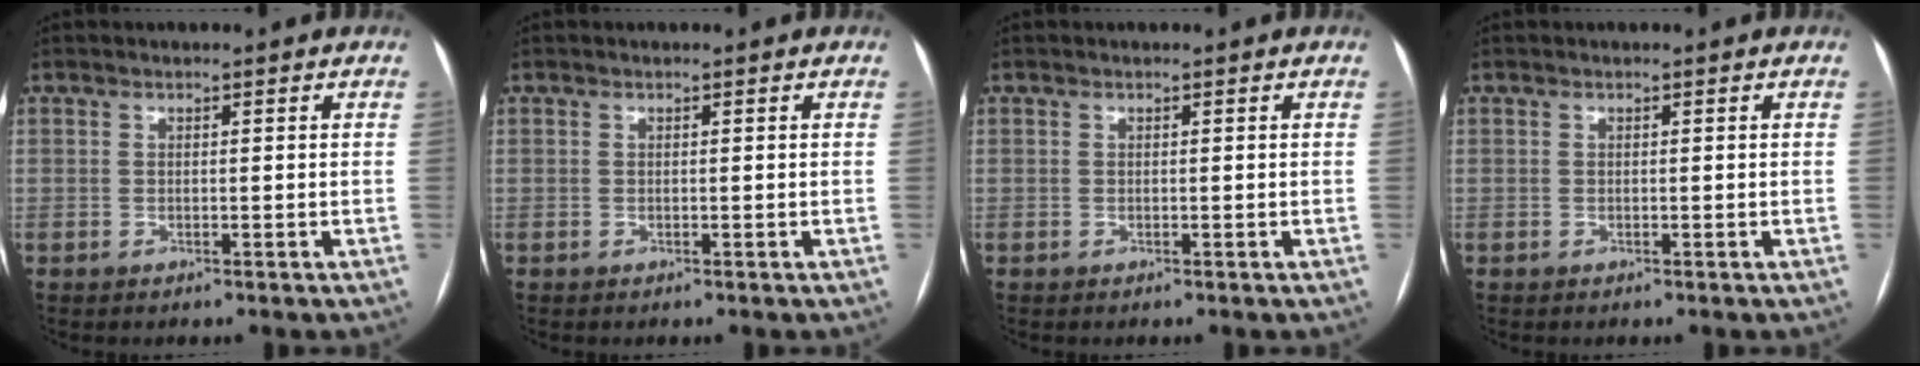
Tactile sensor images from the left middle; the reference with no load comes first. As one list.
[{"total": 0.0}, {"total": 0.0}, {"total": 0.0}]